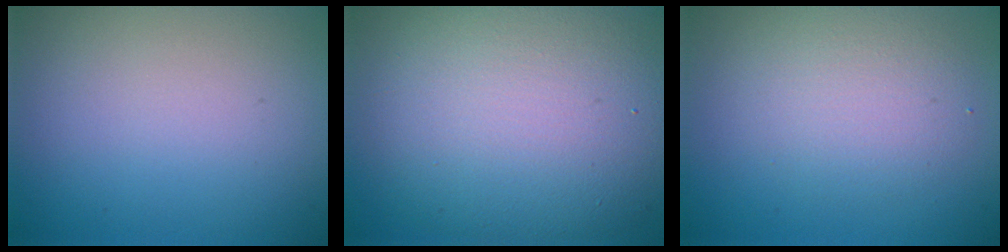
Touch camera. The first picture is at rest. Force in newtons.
{"total": 12.9, "press": 12.9, "slide": 0.6}
{"total": 3.1, "press": 3.1, "slide": 0.1}